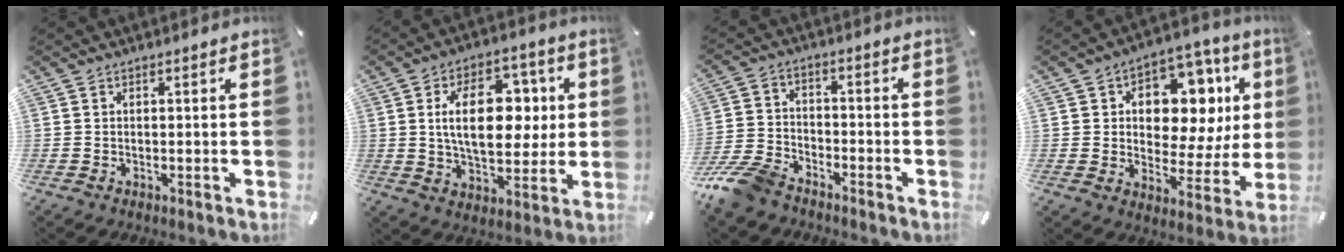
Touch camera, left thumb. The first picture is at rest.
{"total": 16.8, "force": [2.8, 10.2, 13.1], "torque": [-0.215, 0.003, 0.043]}
{"total": 9.8, "force": [-7.9, 4.3, 3.9], "torque": [-0.093, 0.033, -0.156]}
{"total": 14.8, "force": [5.8, 10.0, 9.2], "torque": [-0.116, -0.048, 0.099]}